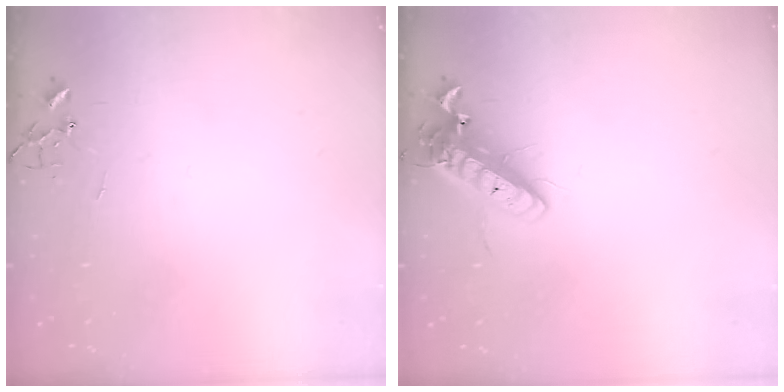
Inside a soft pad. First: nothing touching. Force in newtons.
{"total": 14.8, "press": 14.5, "slide": 2.9}